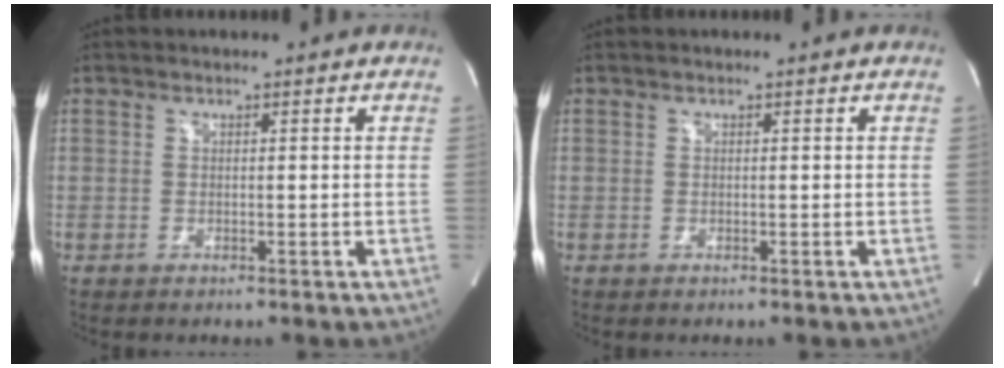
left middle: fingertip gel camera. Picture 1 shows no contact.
{"total": 0.0}